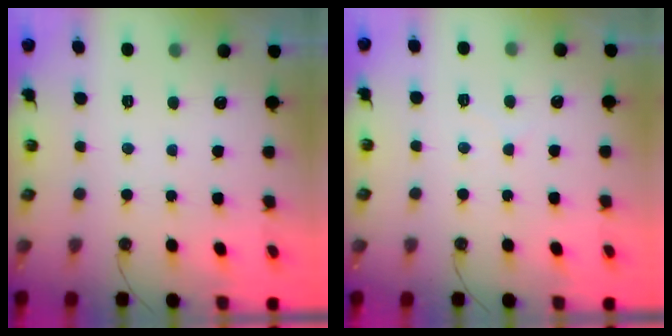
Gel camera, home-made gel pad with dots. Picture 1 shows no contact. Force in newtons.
{"total": 3.5, "press": 3.4, "slide": 0.6}